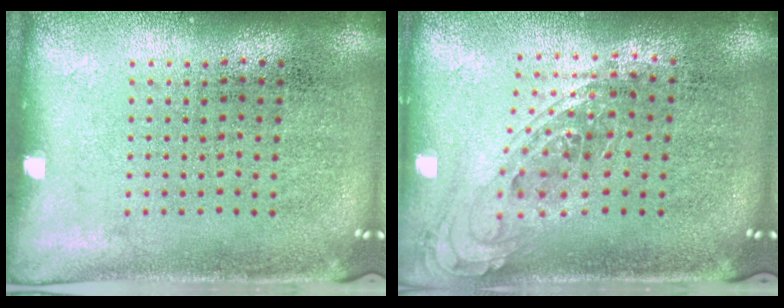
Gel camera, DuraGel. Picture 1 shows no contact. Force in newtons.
{"total": 0.8, "press": 0.8, "slide": 0.2}